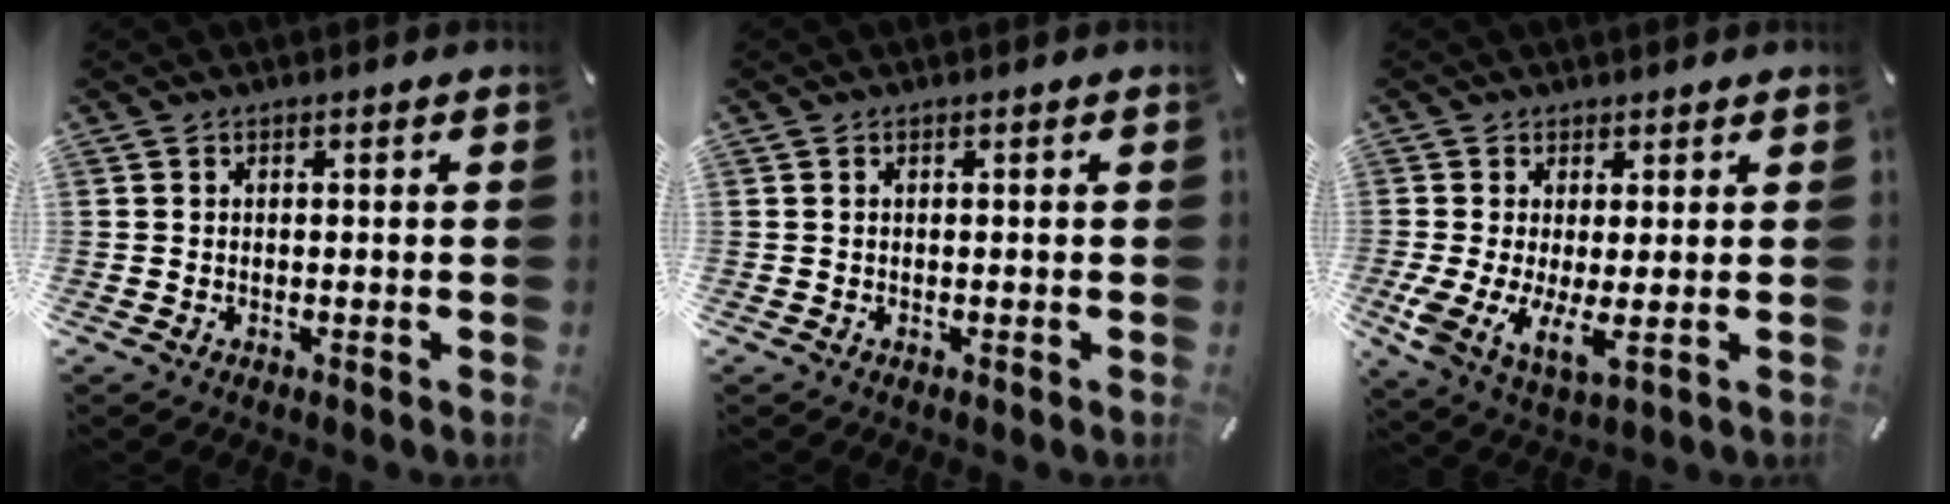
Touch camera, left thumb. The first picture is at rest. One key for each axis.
{"total": 0.0}
{"total": 6.7, "fx": -0.1, "fy": 2.5, "fz": 6.2, "tx": -0.141, "ty": -0.036, "tz": 0.001}